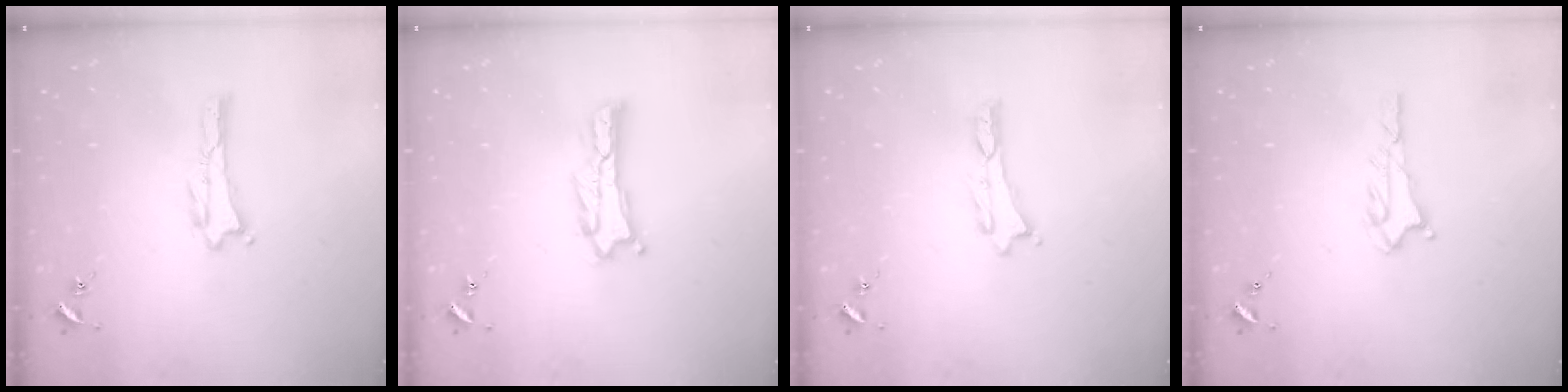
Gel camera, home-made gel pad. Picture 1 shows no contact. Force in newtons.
{"total": 1.6, "press": 1.6, "slide": 0.2}
{"total": 0.0}
{"total": 1.8, "press": 1.8, "slide": 0.2}